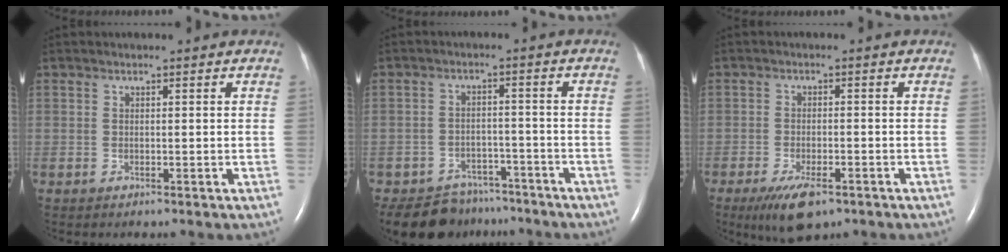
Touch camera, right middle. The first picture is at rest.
{"total": 10.7, "force": [-9.4, 5.0, 1.7], "torque": [-0.033, 0.002, -0.132]}
{"total": 6.6, "force": [-4.1, 2.2, 4.6], "torque": [-0.087, -0.013, -0.065]}